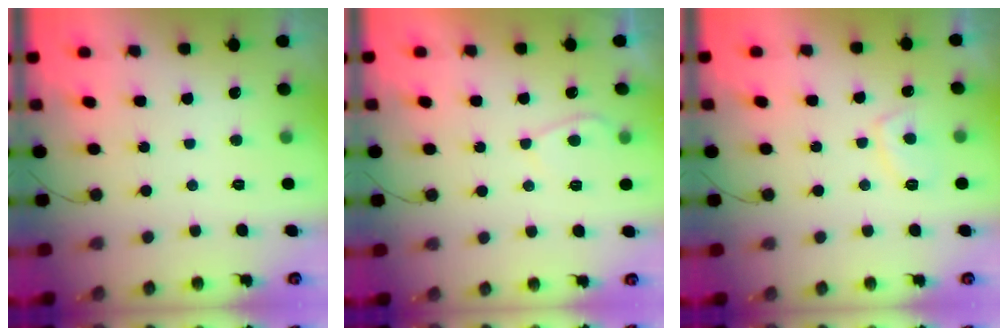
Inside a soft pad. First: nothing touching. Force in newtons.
{"total": 2.7, "press": 2.6, "slide": 0.6}
{"total": 5.1, "press": 5.0, "slide": 0.9}